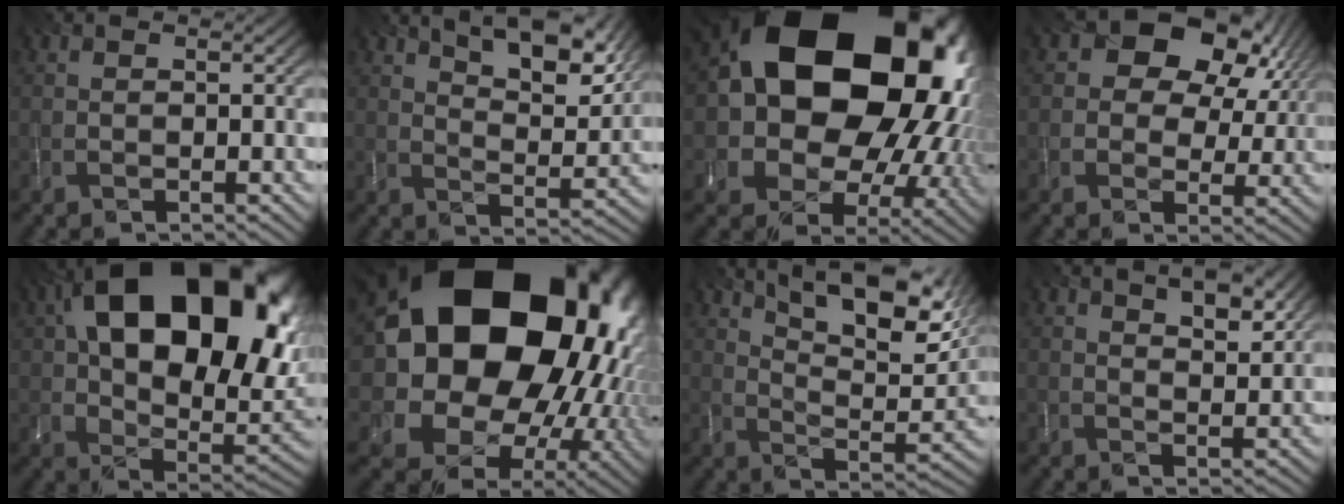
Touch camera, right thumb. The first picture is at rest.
{"total": 10.3, "force": [6.5, 3.8, 7.0], "torque": [-0.124, -0.002, 0.114]}
{"total": 23.5, "force": [4.9, 18.2, 14.1], "torque": [-0.292, -0.034, 0.114]}
{"total": 13.4, "force": [5.1, 9.6, 7.8], "torque": [-0.143, 0.020, 0.083]}
{"total": 23.5, "force": [8.1, 14.8, 16.4], "torque": [-0.307, 0.010, 0.167]}
{"total": 25.2, "force": [6.0, 20.5, 13.4], "torque": [-0.271, -0.027, 0.104]}
{"total": 14.6, "force": [9.1, 4.9, 10.4], "torque": [-0.176, 0.001, 0.147]}
{"total": 4.9, "force": [3.1, 2.0, 3.3], "torque": [-0.054, 0.000, 0.054]}